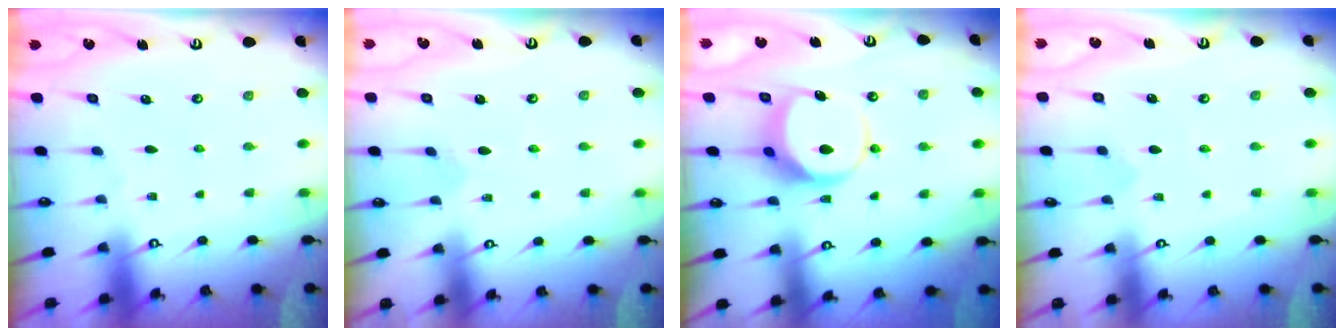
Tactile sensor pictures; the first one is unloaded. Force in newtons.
{"total": 2.6, "press": 2.6, "slide": 0.2}
{"total": 7.2, "press": 7.1, "slide": 1.1}
{"total": 1.2, "press": 1.2, "slide": 0.1}